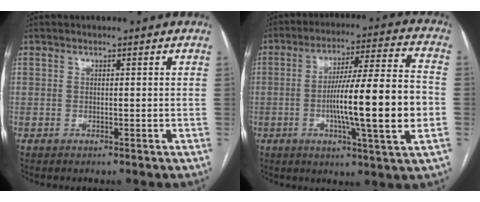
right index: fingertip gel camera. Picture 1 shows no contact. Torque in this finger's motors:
{"motor_torque": [2.14, 0.00, 1.05, 0.21]}